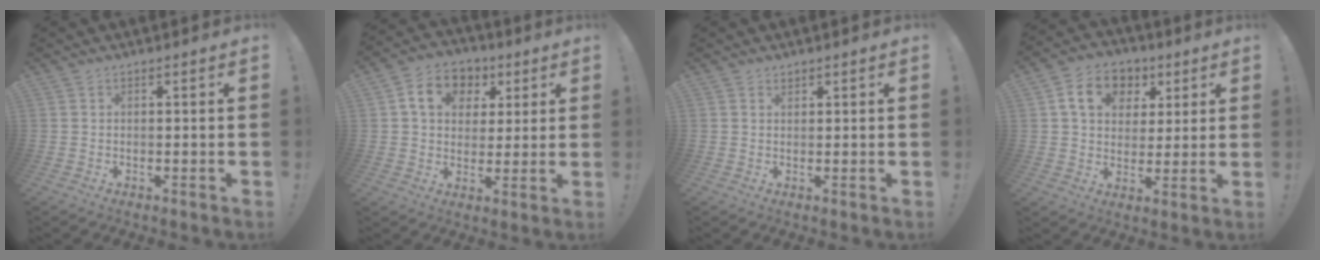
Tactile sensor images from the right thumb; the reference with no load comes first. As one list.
[{"total": 12.1, "force": [4.2, 9.7, 5.9], "torque": [-0.084, -0.002, 0.082]}, {"total": 0.9, "force": [0.8, 0.4, 0.1], "torque": [0.010, -0.007, 0.014]}, {"total": 12.9, "force": [4.8, 10.3, 6.2], "torque": [-0.093, -0.005, 0.094]}]